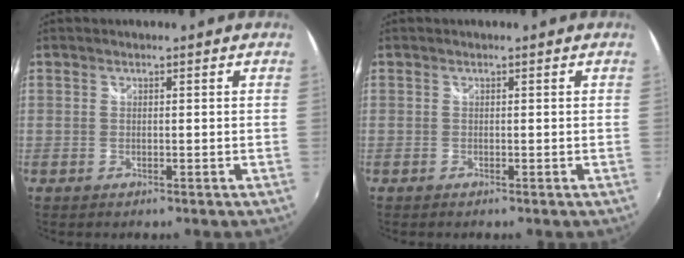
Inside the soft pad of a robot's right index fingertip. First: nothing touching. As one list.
[{"total": 0.0}]